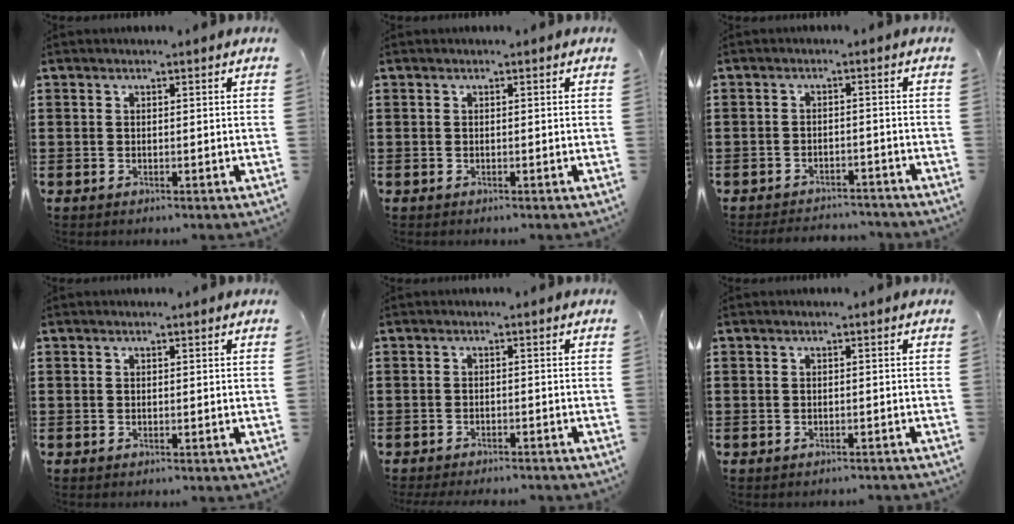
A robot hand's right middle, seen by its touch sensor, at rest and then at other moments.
{"total": 0.0}
{"total": 2.8, "force": [-2.8, 0.2, -0.1], "torque": [-0.006, -0.001, -0.060]}
{"total": 0.0}
{"total": 1.6, "force": [-1.6, 0.0, 0.1], "torque": [-0.006, -0.001, -0.032]}
{"total": 0.6, "force": [-0.6, 0.0, 0.1], "torque": [-0.004, -0.003, -0.011]}